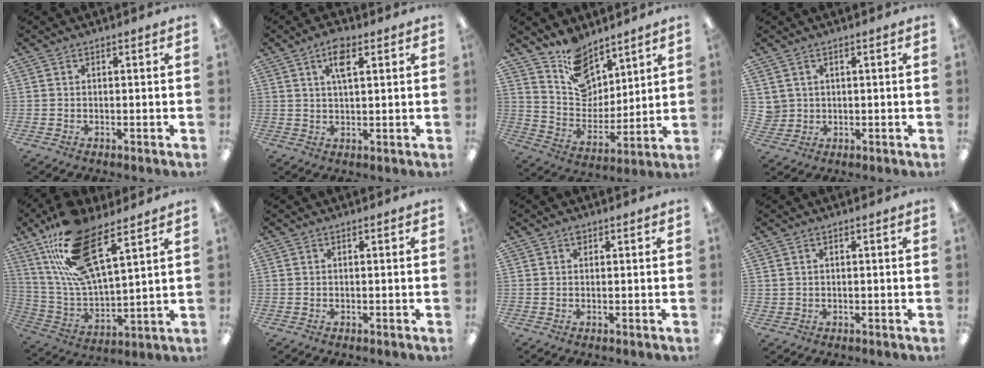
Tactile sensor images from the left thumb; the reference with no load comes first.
{"total": 6.0, "force": [3.2, 2.3, 4.5], "torque": [-0.083, 0.000, 0.051]}
{"total": 12.7, "force": [9.8, 7.3, 3.5], "torque": [-0.066, -0.072, 0.190]}
{"total": 3.1, "force": [1.6, 2.7, 0.1], "torque": [-0.014, 0.001, 0.031]}
{"total": 20.2, "force": [13.2, 6.9, 13.6], "torque": [-0.269, -0.057, 0.230]}
{"total": 0.0}
{"total": 1.3, "force": [0.7, 0.8, 0.7], "torque": [-0.007, -0.001, 0.009]}
{"total": 1.0, "force": [0.4, 0.9, 0.1], "torque": [-0.004, 0.004, 0.007]}